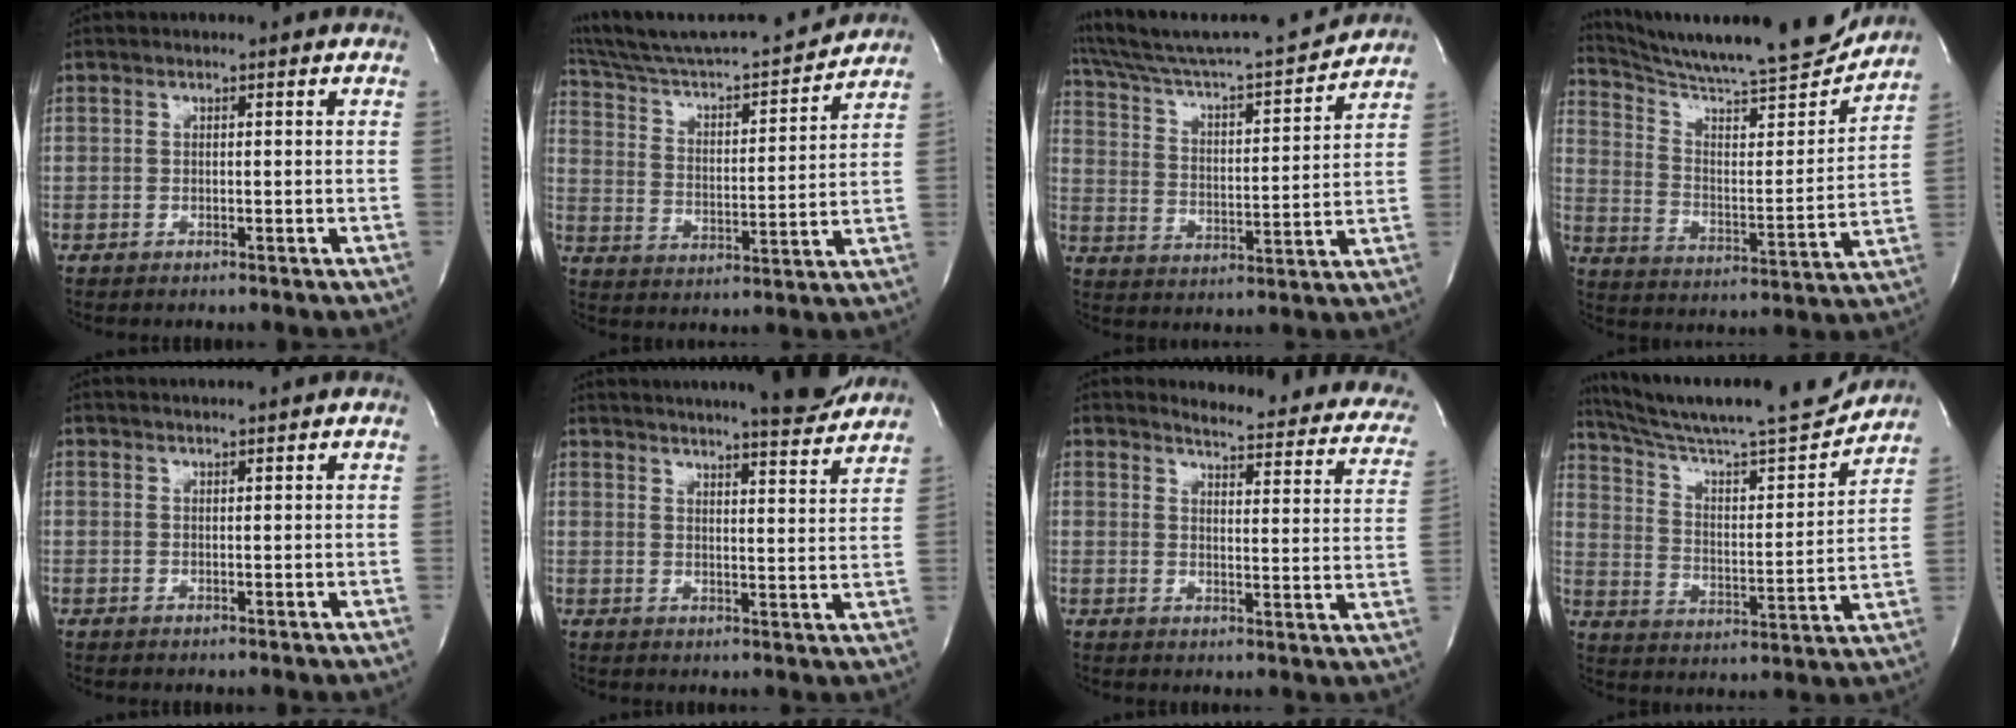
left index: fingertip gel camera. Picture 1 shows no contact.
{"total": 20.0, "force": [18.8, 0.7, 6.5], "torque": [-0.116, -0.014, 0.292]}
{"total": 18.4, "force": [17.5, -0.2, 5.9], "torque": [-0.111, -0.019, 0.273]}
{"total": 20.2, "force": [19.1, 0.8, 6.6], "torque": [-0.115, -0.052, 0.282]}
{"total": 2.8, "force": [2.6, -0.6, 0.9], "torque": [-0.010, 0.014, 0.042]}
{"total": 17.1, "force": [16.0, 0.5, 6.2], "torque": [-0.095, -0.023, 0.206]}
{"total": 17.0, "force": [15.8, 3.5, 5.2], "torque": [-0.040, -0.066, 0.157]}
{"total": 20.0, "force": [18.7, 0.2, 6.9], "torque": [-0.124, -0.031, 0.287]}